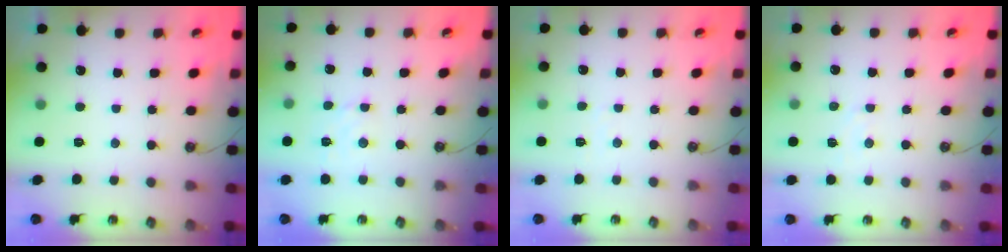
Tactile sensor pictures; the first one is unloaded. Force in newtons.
{"total": 1.9, "press": 1.8, "slide": 0.6}
{"total": 2.3, "press": 2.2, "slide": 0.4}
{"total": 4.2, "press": 4.2, "slide": 0.6}